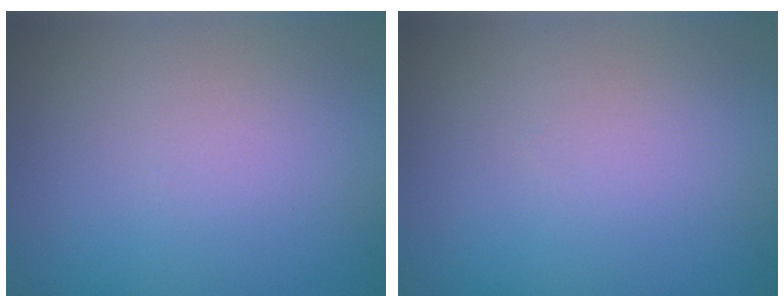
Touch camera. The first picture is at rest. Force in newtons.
{"total": 0.0}